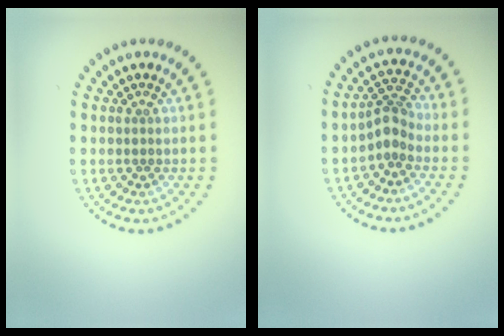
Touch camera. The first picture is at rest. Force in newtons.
{"total": 2.4, "press": 1.9, "slide": 1.5}